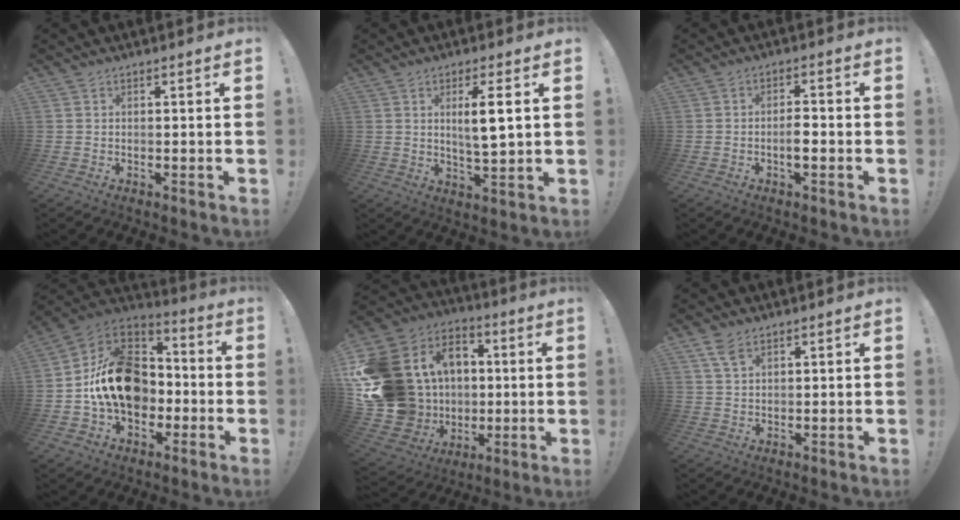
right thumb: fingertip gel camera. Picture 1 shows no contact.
{"total": 7.2, "force": [2.1, 1.0, 6.8], "torque": [-0.107, -0.009, 0.029]}
{"total": 4.2, "force": [-1.4, 1.4, 3.7], "torque": [-0.070, 0.002, -0.025]}
{"total": 20.6, "force": [-1.0, 15.5, 13.4], "torque": [-0.211, 0.027, -0.002]}
{"total": 23.3, "force": [1.9, 20.5, 10.8], "torque": [-0.207, -0.014, 0.104]}
{"total": 4.8, "force": [3.0, 2.2, 3.1], "torque": [-0.055, -0.011, 0.056]}